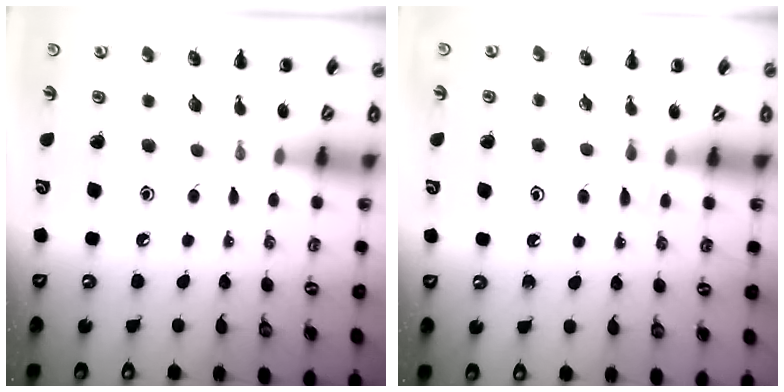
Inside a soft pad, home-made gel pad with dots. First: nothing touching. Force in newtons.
{"total": 2.9, "press": 2.7, "slide": 1.2}